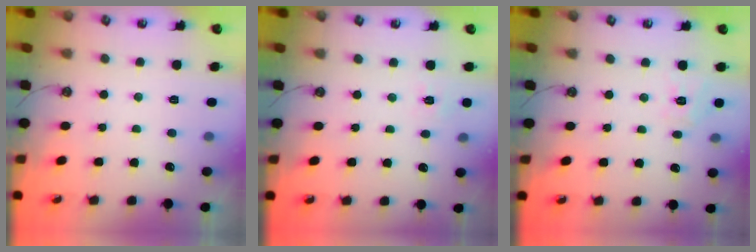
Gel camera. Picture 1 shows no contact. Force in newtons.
{"total": 5.6, "press": 5.6, "slide": 0.5}
{"total": 8.8, "press": 8.7, "slide": 0.8}